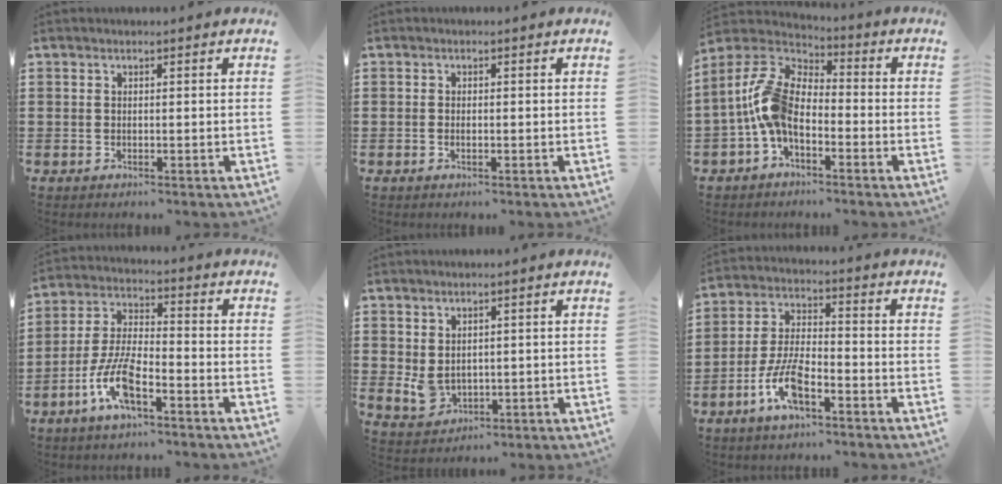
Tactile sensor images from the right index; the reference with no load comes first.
{"total": 0.8, "force": [-0.2, 0.3, 0.7], "torque": [-0.016, -0.003, -0.004]}
{"total": 10.0, "force": [-1.9, 5.4, 8.2], "torque": [-0.207, -0.005, -0.045]}
{"total": 8.7, "force": [-4.7, 2.9, 6.8], "torque": [-0.165, -0.005, -0.093]}
{"total": 2.9, "force": [0.8, 2.3, 1.6], "torque": [-0.043, 0.002, 0.014]}
{"total": 8.2, "force": [-4.3, 3.0, 6.3], "torque": [-0.149, -0.004, -0.085]}